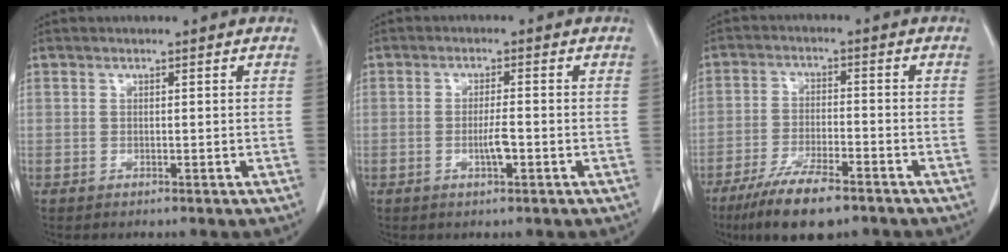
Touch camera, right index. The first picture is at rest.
{"total": 2.8, "force": [-0.8, 0.3, 2.7], "torque": [-0.049, 0.000, -0.012]}
{"total": 10.3, "force": [-7.5, 2.2, 6.8], "torque": [-0.122, -0.021, -0.127]}